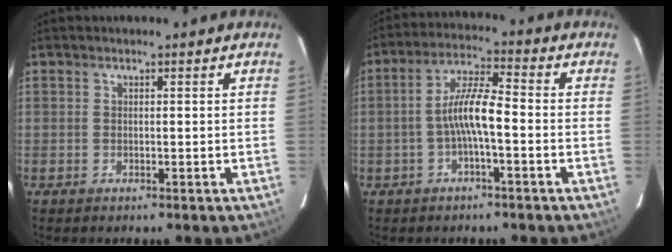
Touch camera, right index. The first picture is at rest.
{"total": 7.0, "force": [-1.9, 1.1, 6.6], "torque": [-0.136, 0.015, -0.036]}